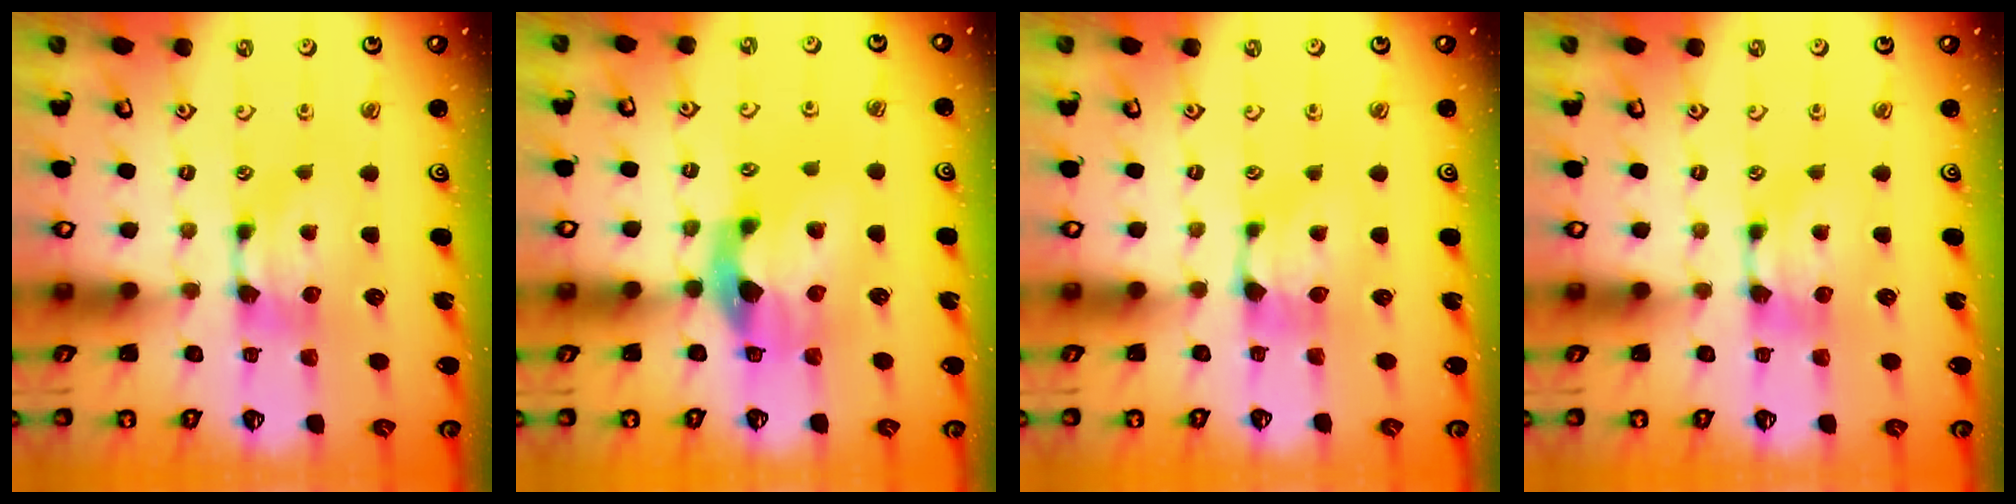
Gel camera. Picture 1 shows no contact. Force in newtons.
{"total": 6.0, "press": 5.7, "slide": 1.9}
{"total": 0.9, "press": 0.2, "slide": 0.9}
{"total": 0.0}